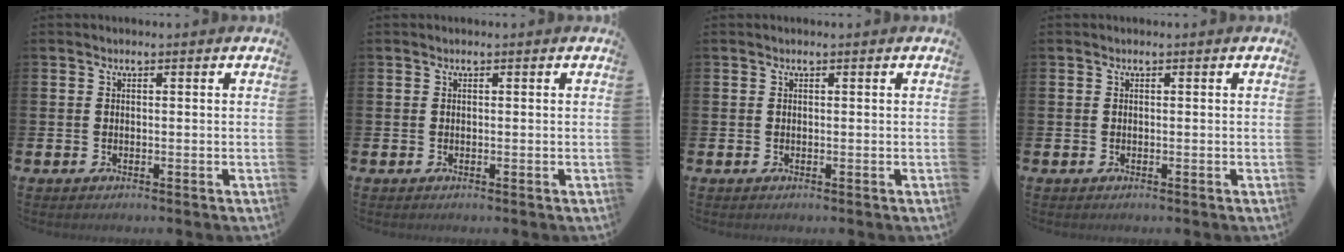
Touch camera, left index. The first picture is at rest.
{"total": 0.0}
{"total": 0.0}
{"total": 0.0}